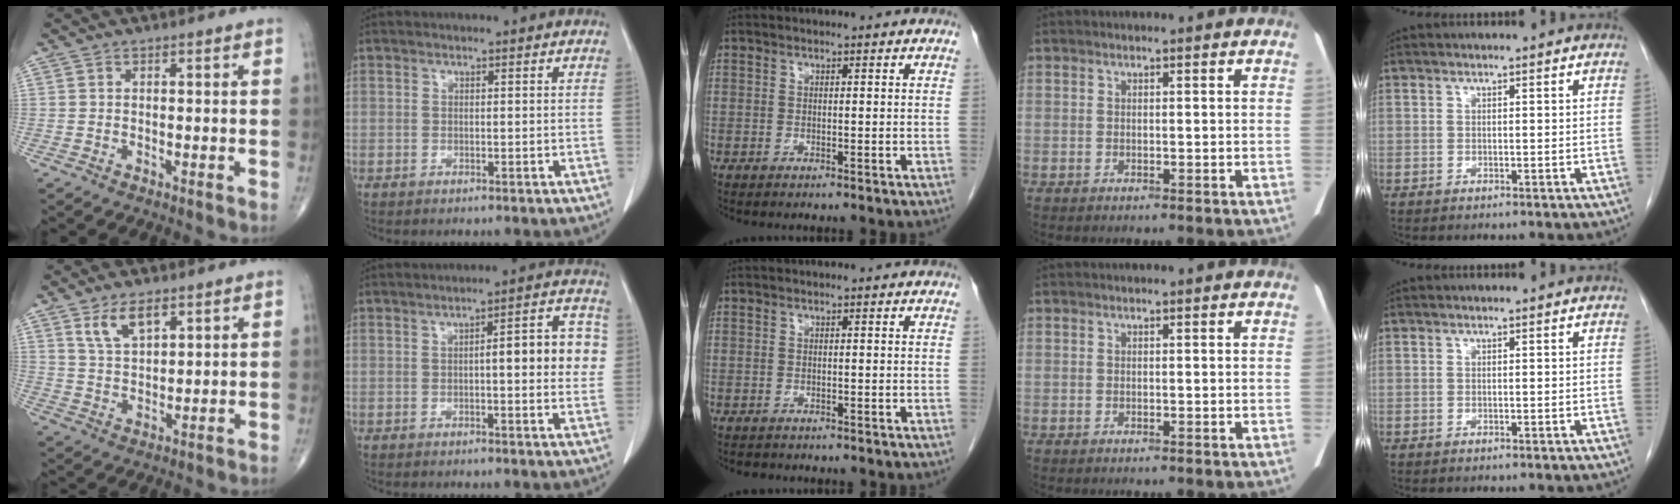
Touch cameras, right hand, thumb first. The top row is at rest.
{"thumb": {"total": 6.3, "force": [3.7, 2.8, 4.3], "torque": [-0.070, -0.021, 0.073]}, "index": {"total": 8.6, "force": [0.5, 2.0, 8.3], "torque": [-0.101, 0.023, 0.001]}, "middle": {"total": 1.3, "force": [-1.1, 0.6, 0.2], "torque": [-0.011, -0.001, -0.015]}}